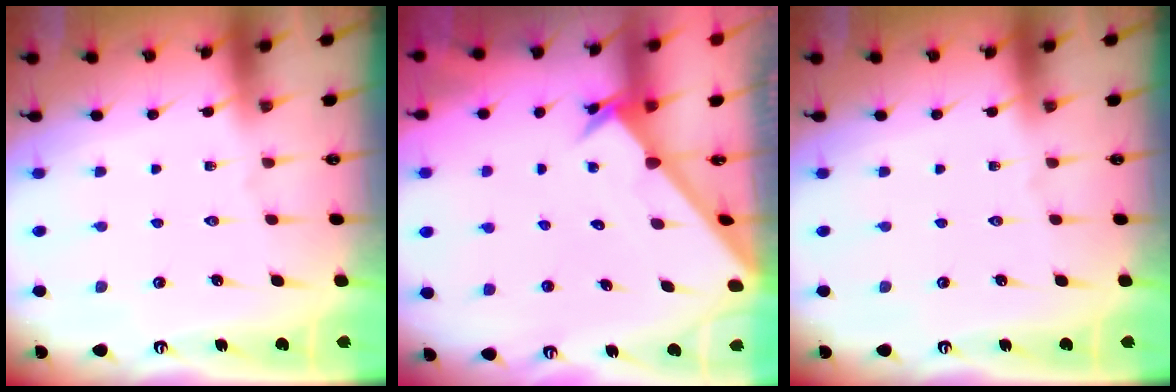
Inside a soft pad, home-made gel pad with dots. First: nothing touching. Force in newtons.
{"total": 2.4, "press": 2.4, "slide": 0.2}
{"total": 0.0}